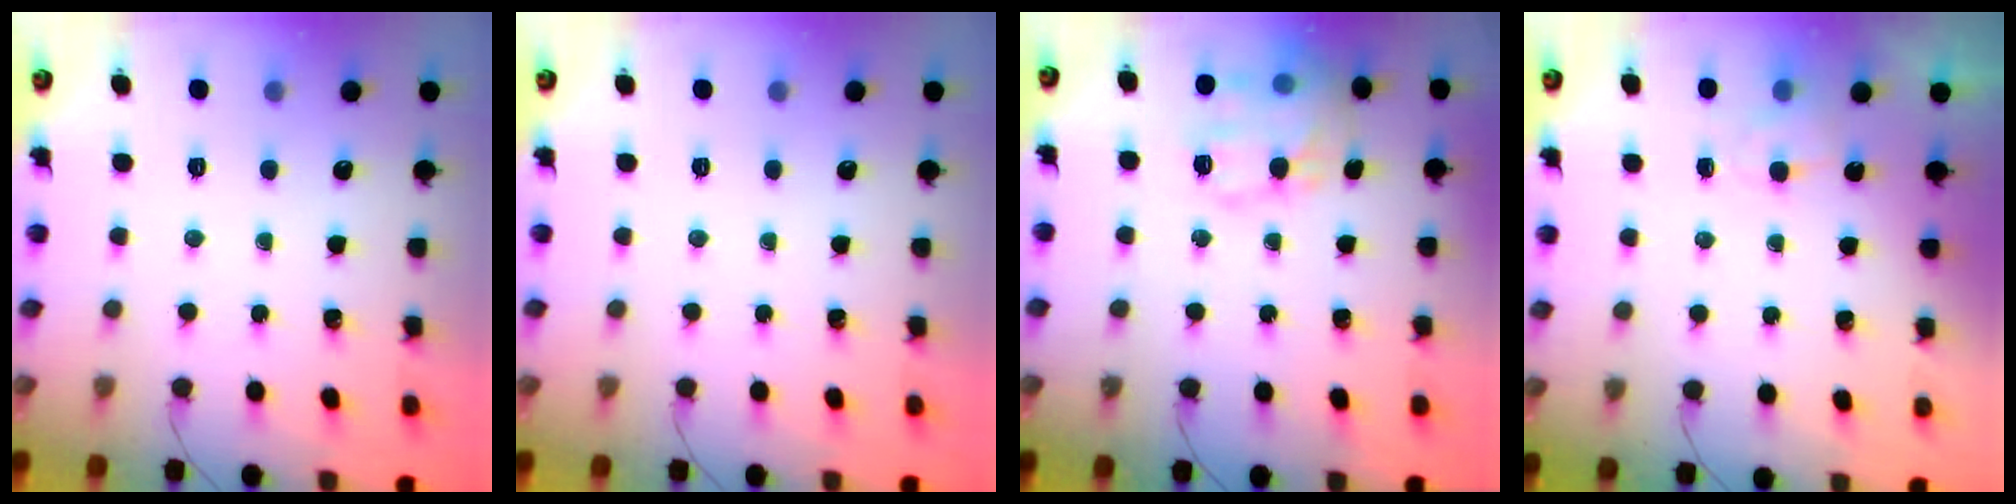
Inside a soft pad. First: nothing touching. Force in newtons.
{"total": 0.0}
{"total": 15.8, "press": 15.7, "slide": 1.4}
{"total": 5.1, "press": 5.0, "slide": 1.2}